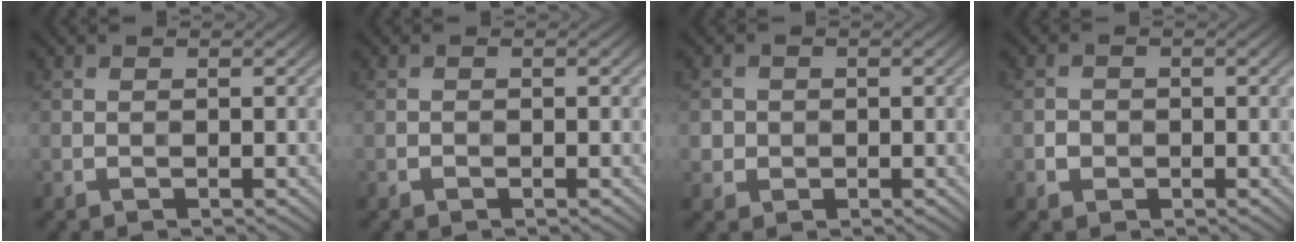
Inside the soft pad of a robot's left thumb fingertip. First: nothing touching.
{"total": 0.0}
{"total": 2.0, "force": [-0.1, 1.9, 0.3], "torque": [-0.005, -0.006, -0.001]}
{"total": 1.3, "force": [-0.4, 1.2, 0.4], "torque": [-0.003, -0.003, -0.011]}